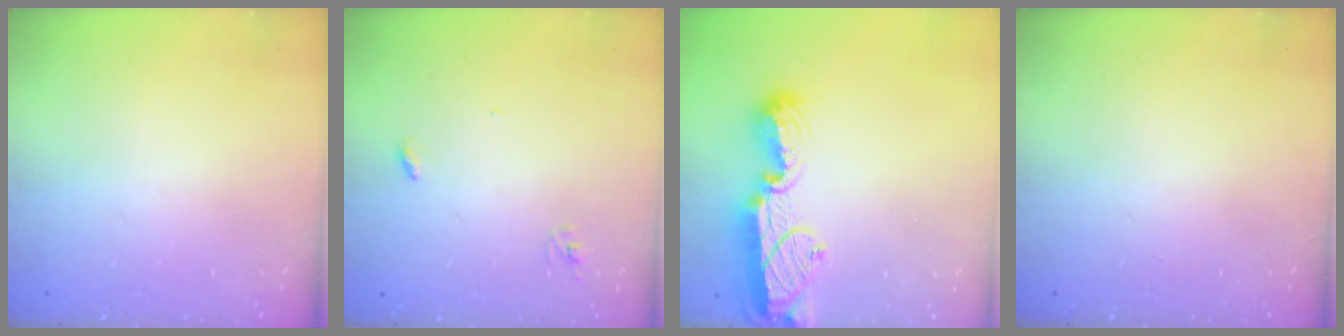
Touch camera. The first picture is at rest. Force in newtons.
{"total": 2.8, "press": 2.8, "slide": 0.3}
{"total": 12.4, "press": 12.4, "slide": 1.0}
{"total": 0.0}